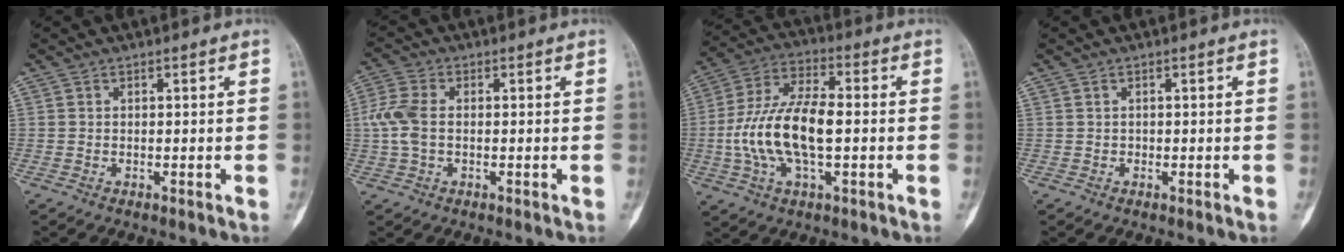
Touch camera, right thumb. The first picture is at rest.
{"total": 6.3, "force": [0.0, 3.9, 5.0], "torque": [-0.132, 0.013, -0.005]}
{"total": 15.5, "force": [-1.5, 7.0, 13.8], "torque": [-0.281, 0.023, -0.031]}
{"total": 0.0}